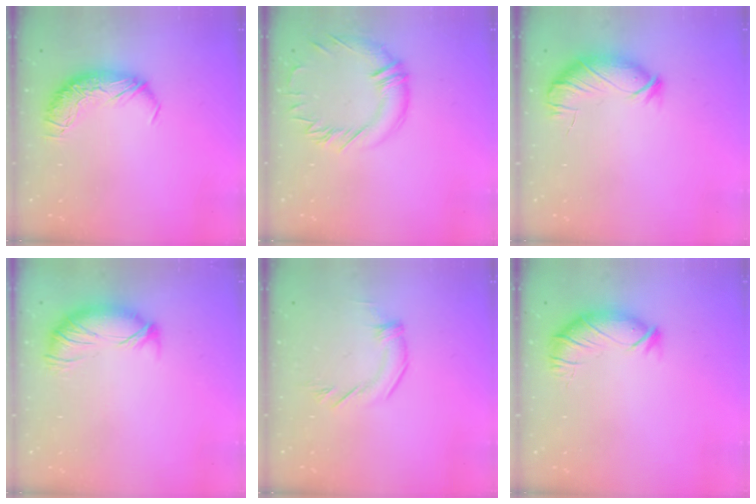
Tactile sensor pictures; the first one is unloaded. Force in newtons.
{"total": 2.3, "press": 2.0, "slide": 1.2}
{"total": 4.3, "press": 4.0, "slide": 1.6}
{"total": 3.7, "press": 3.3, "slide": 1.7}
{"total": 3.3, "press": 3.3, "slide": 0.3}
{"total": 3.0, "press": 2.3, "slide": 1.9}